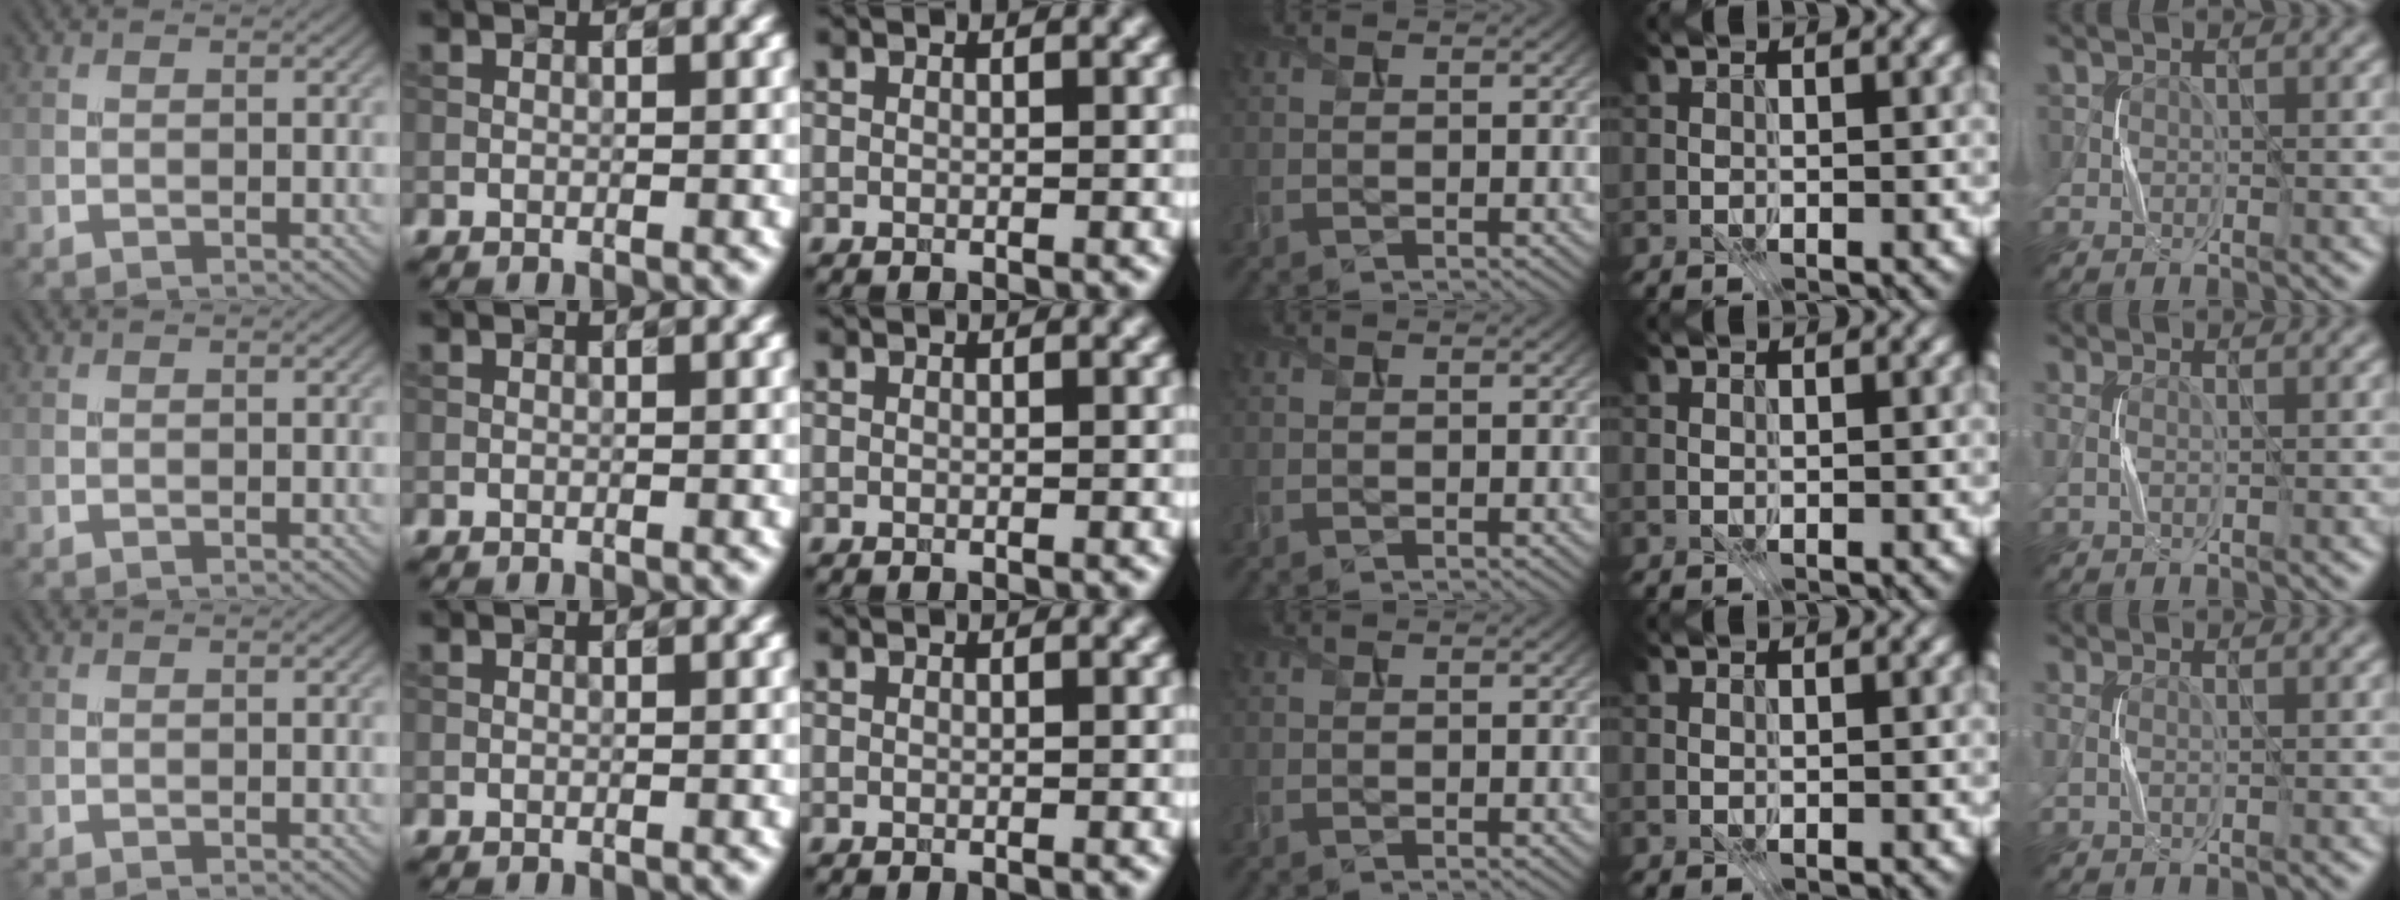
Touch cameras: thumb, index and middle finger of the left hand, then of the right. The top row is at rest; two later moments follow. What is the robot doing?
{"motion": "press", "object": "stapler"}